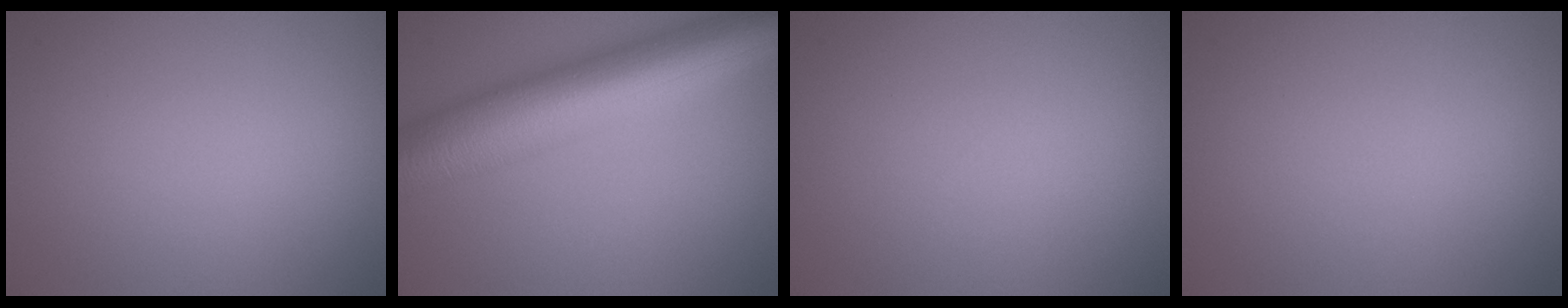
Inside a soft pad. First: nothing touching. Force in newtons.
{"total": 11.7, "press": 11.7, "slide": 0.2}
{"total": 0.0}
{"total": 0.0}